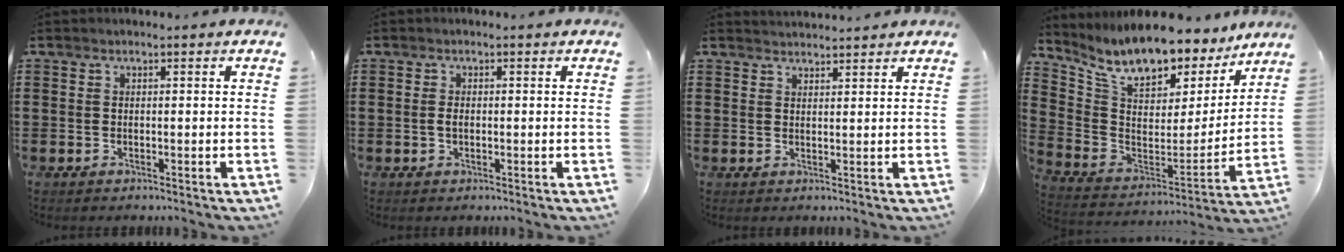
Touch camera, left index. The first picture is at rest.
{"total": 1.3, "force": [-0.2, 0.7, 1.1], "torque": [-0.023, 0.002, -0.004]}
{"total": 1.6, "force": [1.6, 0.0, -0.1], "torque": [-0.003, 0.000, 0.032]}
{"total": 10.5, "force": [9.0, 3.2, 4.5], "torque": [-0.117, -0.065, 0.155]}